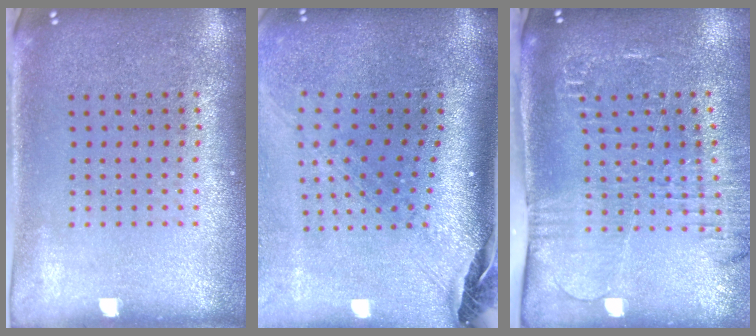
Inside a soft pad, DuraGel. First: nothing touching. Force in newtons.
{"total": 2.7, "press": 2.0, "slide": 1.8}
{"total": 1.9, "press": 1.8, "slide": 0.8}